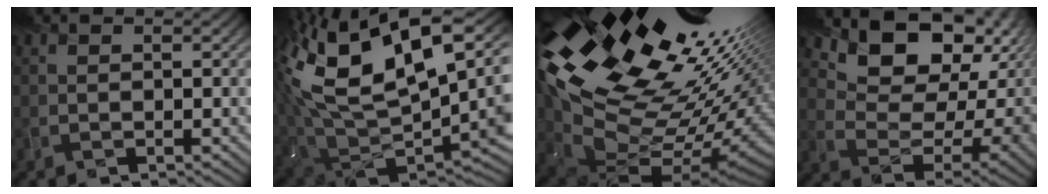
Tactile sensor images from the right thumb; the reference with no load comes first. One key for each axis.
{"total": 20.3, "fx": 7.4, "fy": 10.2, "fz": 16.0, "tx": -0.335, "ty": -0.003, "tz": 0.160}
{"total": 21.6, "fx": 6.8, "fy": 12.4, "fz": 16.3, "tx": -0.311, "ty": -0.020, "tz": 0.133}
{"total": 12.1, "fx": 6.5, "fy": 7.3, "fz": 7.1, "tx": -0.133, "ty": -0.007, "tz": 0.117}